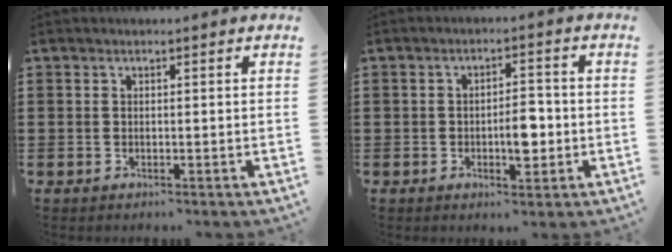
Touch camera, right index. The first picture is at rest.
{"total": 4.7, "force": [-1.1, 2.1, 4.0], "torque": [-0.055, -0.001, -0.023]}